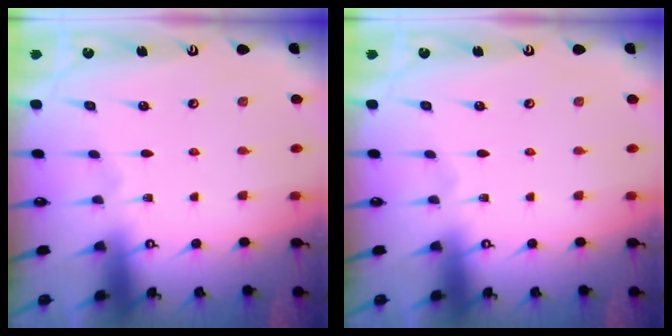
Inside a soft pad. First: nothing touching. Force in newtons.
{"total": 0.0}